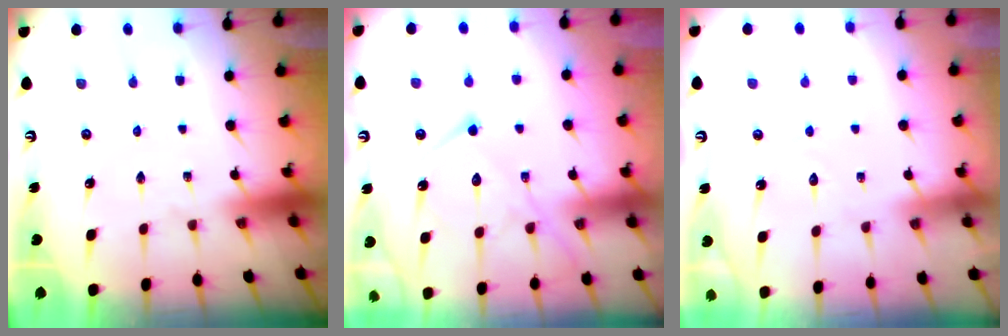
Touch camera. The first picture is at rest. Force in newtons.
{"total": 14.4, "press": 14.3, "slide": 1.4}
{"total": 5.1, "press": 5.1, "slide": 0.5}